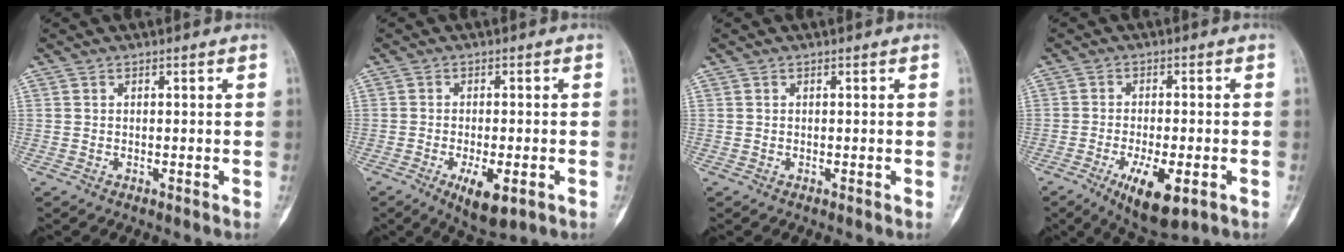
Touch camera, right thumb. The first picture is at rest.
{"total": 7.1, "force": [-2.9, 2.6, 5.9], "torque": [-0.093, -0.008, -0.038]}
{"total": 0.0}
{"total": 10.0, "force": [-4.2, 3.6, 8.3], "torque": [-0.134, -0.004, -0.059]}